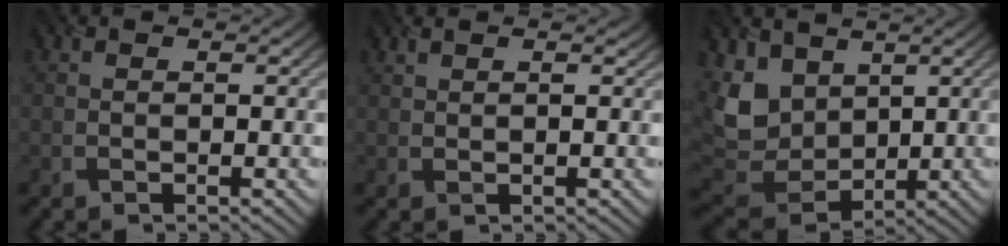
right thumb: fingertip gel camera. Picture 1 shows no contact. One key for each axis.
{"total": 1.0, "fx": 0.7, "fy": 0.1, "fz": 0.6, "tx": -0.018, "ty": 0.001, "tz": 0.015}
{"total": 9.8, "fx": 3.5, "fy": 7.2, "fz": 5.6, "tx": -0.170, "ty": -0.012, "tz": 0.073}